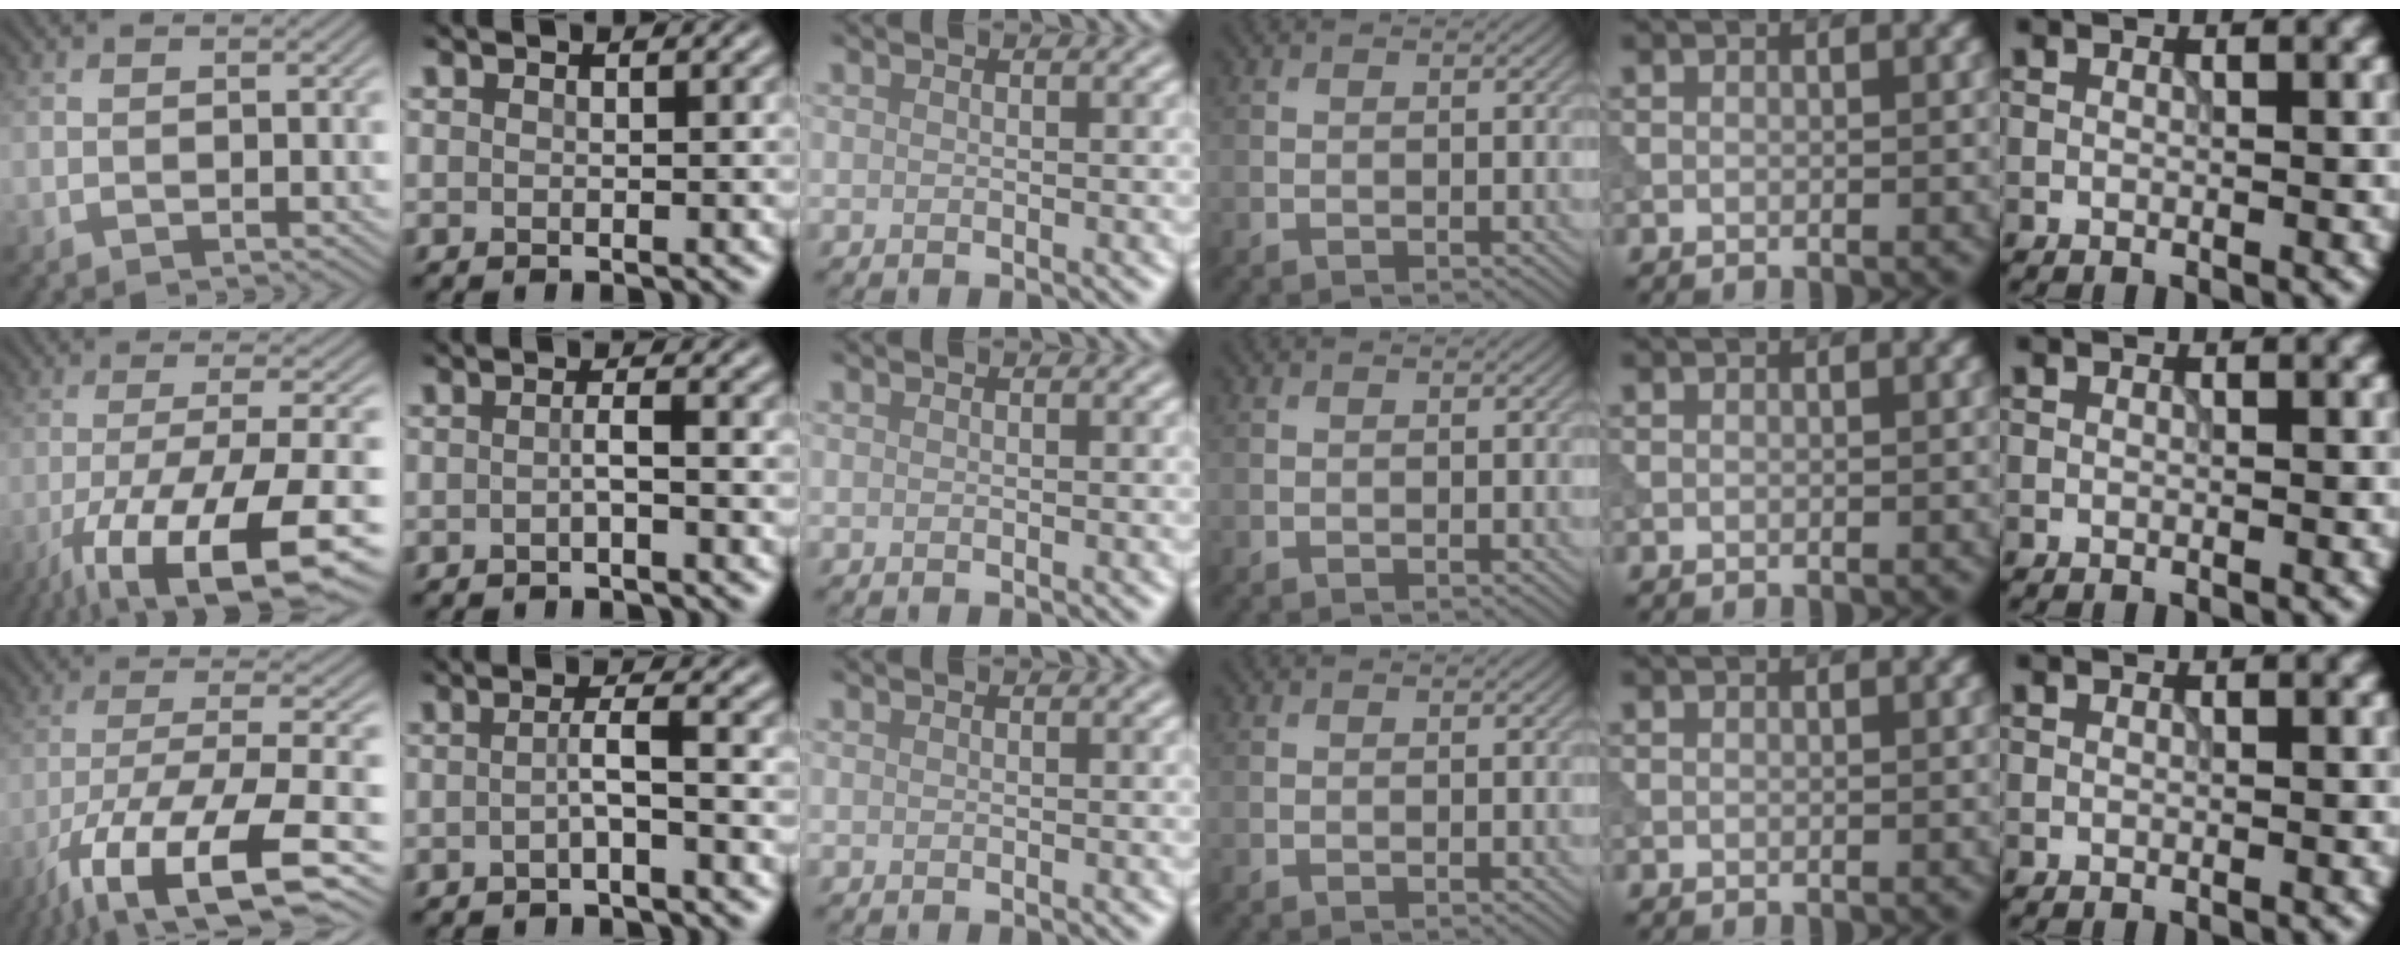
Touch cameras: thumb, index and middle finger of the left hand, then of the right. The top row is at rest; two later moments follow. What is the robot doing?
{"motion": "extract", "object": "tissue"}